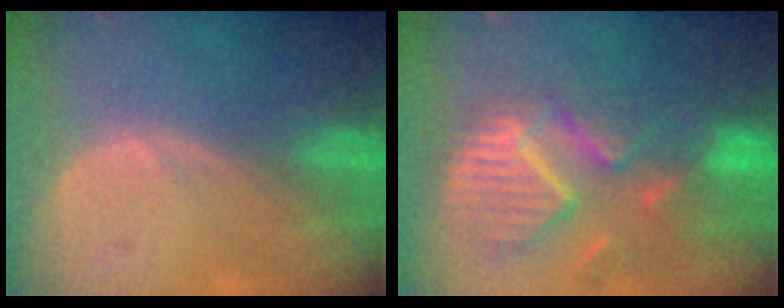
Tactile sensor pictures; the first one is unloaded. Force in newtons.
{"total": 12.4, "press": 10.6, "slide": 6.5}